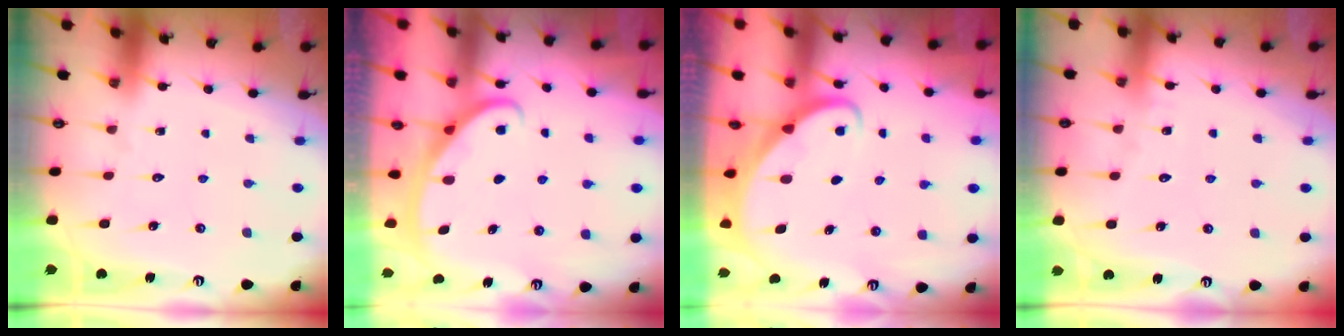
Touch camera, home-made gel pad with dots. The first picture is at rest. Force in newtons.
{"total": 2.9, "press": 2.8, "slide": 0.4}
{"total": 2.1, "press": 2.1, "slide": 0.2}
{"total": 3.3, "press": 3.3, "slide": 0.4}